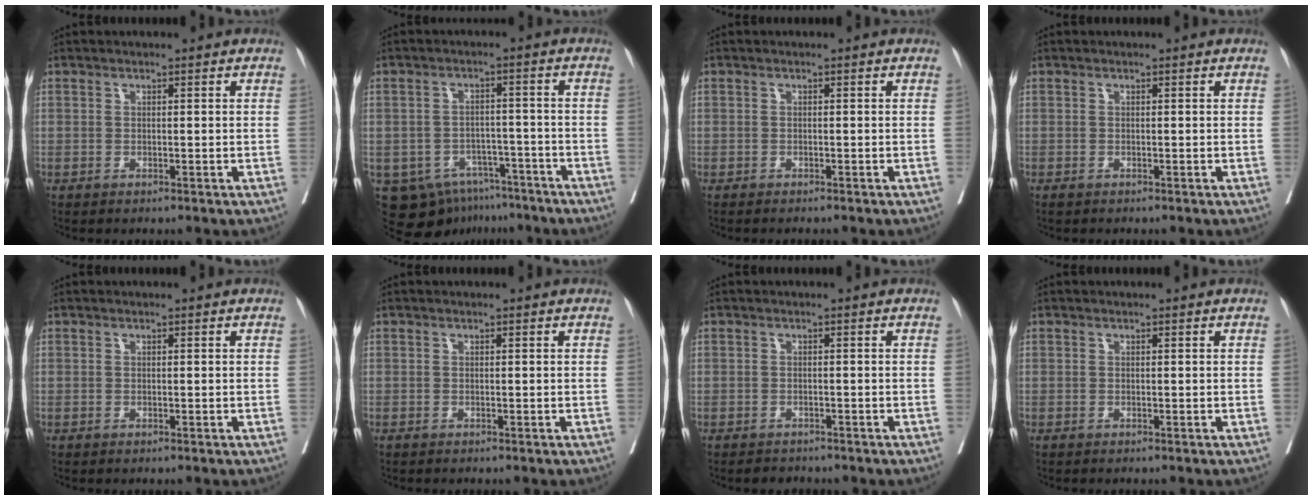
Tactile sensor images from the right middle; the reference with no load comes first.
{"total": 10.7, "force": [-7.4, 7.0, 3.2], "torque": [-0.045, 0.017, -0.101]}
{"total": 1.5, "force": [-1.3, 0.2, 0.7], "torque": [-0.011, -0.002, -0.018]}
{"total": 0.0}
{"total": 0.0}
{"total": 0.0}
{"total": 2.0, "force": [-1.7, 0.9, 0.0], "torque": [-0.004, -0.001, -0.027]}
{"total": 0.0}